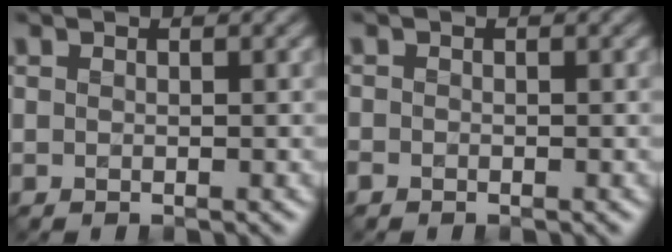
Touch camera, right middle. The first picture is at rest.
{"total": 0.6, "force": [-0.5, 0.4, 0.1], "torque": [0.000, -0.004, -0.010]}